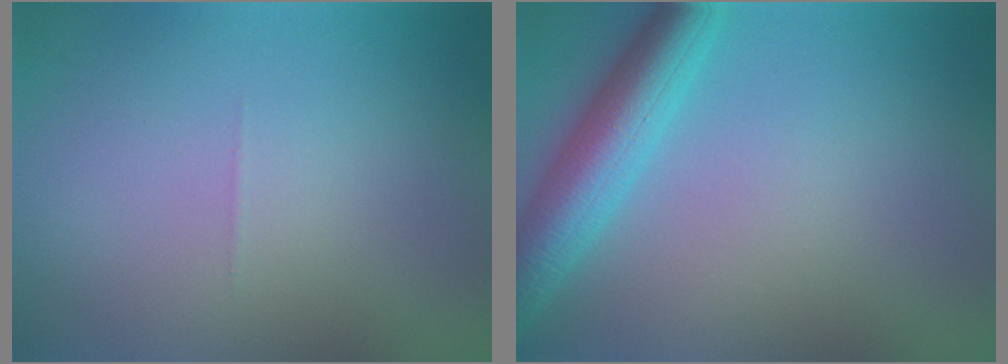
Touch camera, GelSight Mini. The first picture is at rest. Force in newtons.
{"total": 5.6, "press": 5.6, "slide": 0.2}